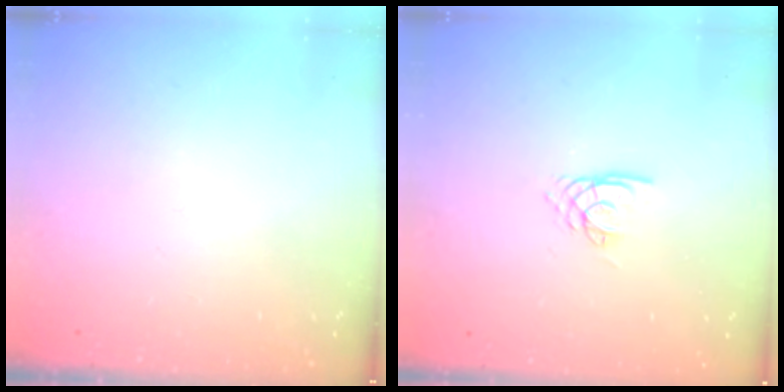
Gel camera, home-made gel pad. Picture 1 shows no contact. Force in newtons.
{"total": 2.1, "press": 2.1, "slide": 0.1}